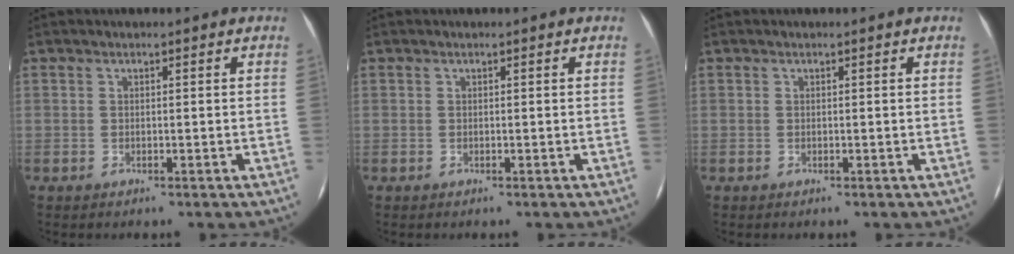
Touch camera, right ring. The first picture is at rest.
{"total": 0.0}
{"total": 0.0}